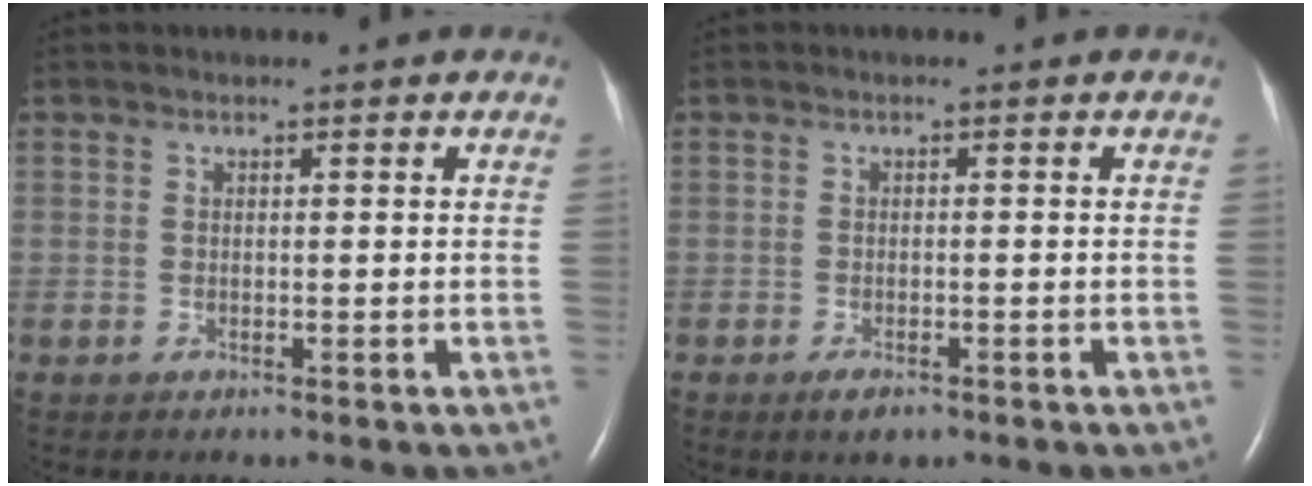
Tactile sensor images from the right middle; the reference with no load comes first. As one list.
[{"total": 2.0, "force": [-1.2, 0.7, 1.3], "torque": [-0.027, -0.002, -0.017]}]